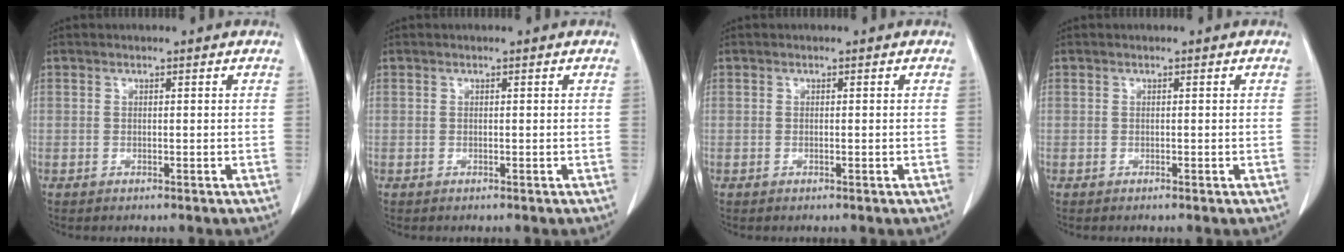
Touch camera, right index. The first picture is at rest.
{"total": 0.0}
{"total": 0.0}
{"total": 0.0}